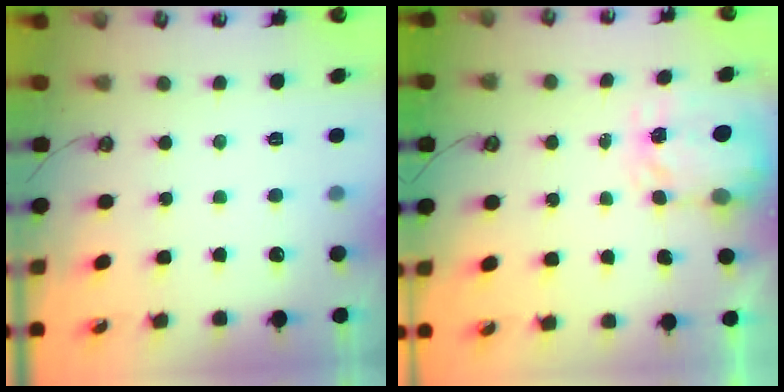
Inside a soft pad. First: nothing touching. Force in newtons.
{"total": 3.5, "press": 3.5, "slide": 0.4}